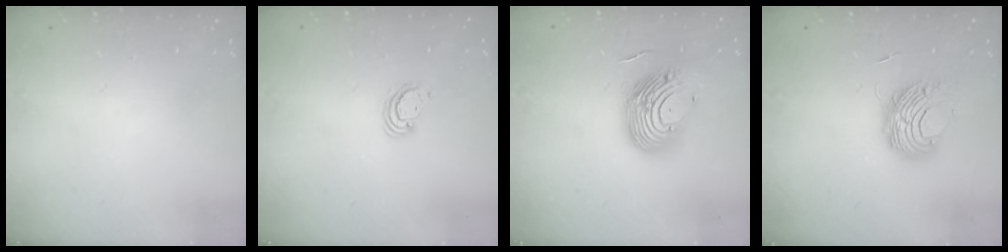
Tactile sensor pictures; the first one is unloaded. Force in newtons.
{"total": 2.9, "press": 2.9, "slide": 0.3}
{"total": 16.3, "press": 15.8, "slide": 4.1}
{"total": 9.2, "press": 9.2, "slide": 0.5}